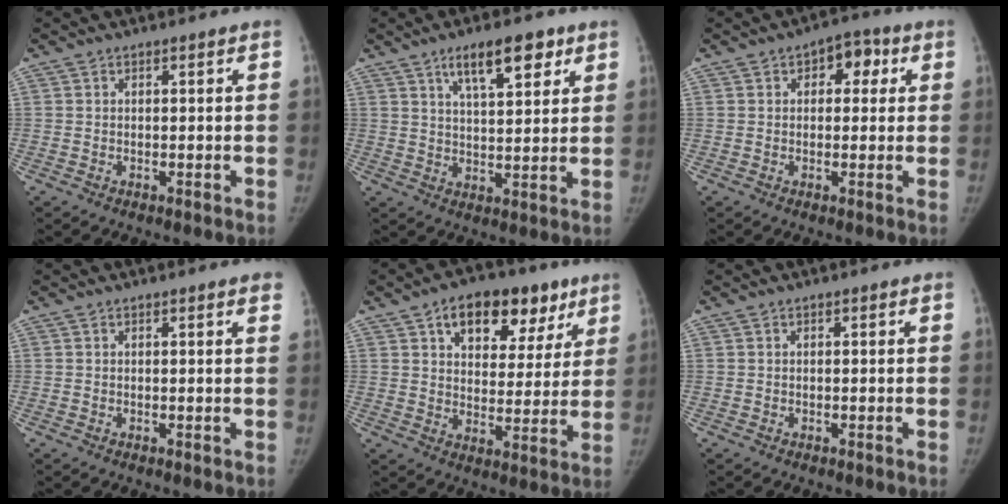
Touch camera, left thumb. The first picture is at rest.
{"total": 9.7, "force": [5.6, 3.4, 7.1], "torque": [-0.095, -0.024, 0.094]}
{"total": 5.7, "force": [1.8, 3.8, 3.9], "torque": [-0.014, 0.007, 0.015]}
{"total": 1.9, "force": [1.3, 0.2, 1.3], "torque": [-0.013, 0.000, 0.008]}
{"total": 16.6, "force": [8.9, 9.9, 9.9], "torque": [-0.086, -0.011, 0.129]}
{"total": 0.0}